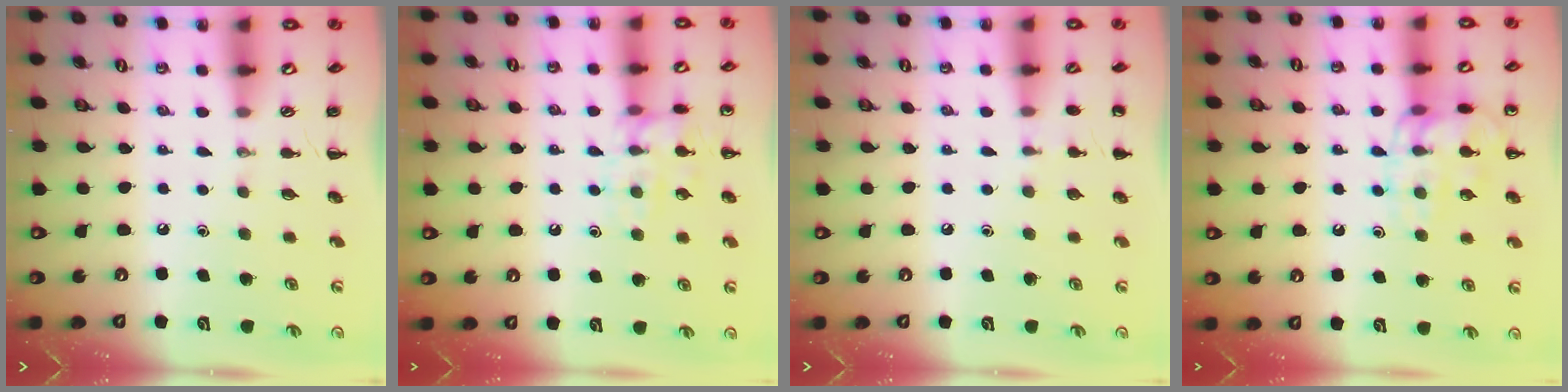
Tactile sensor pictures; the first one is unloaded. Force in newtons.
{"total": 10.7, "press": 10.7, "slide": 0.8}
{"total": 4.7, "press": 4.5, "slide": 1.4}
{"total": 13.1, "press": 13.1, "slide": 0.4}